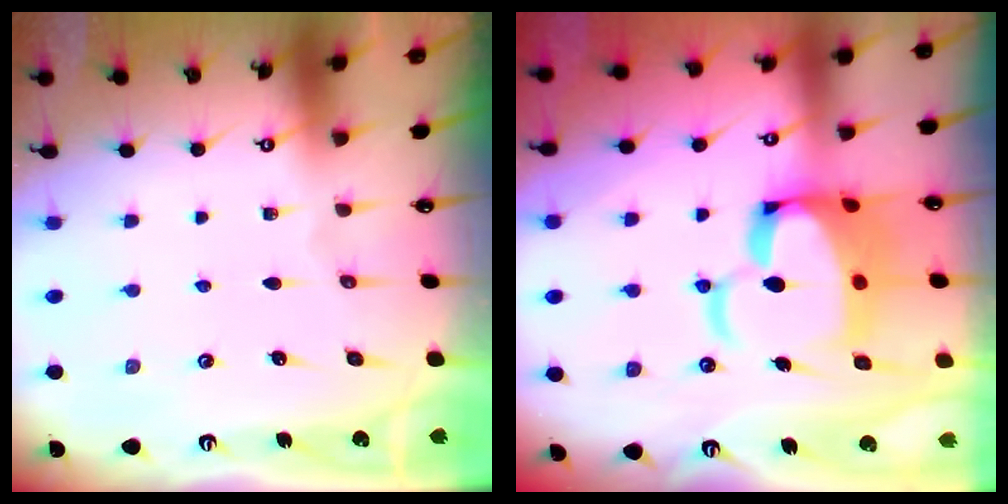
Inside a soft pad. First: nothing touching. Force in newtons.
{"total": 14.2, "press": 14.0, "slide": 1.9}